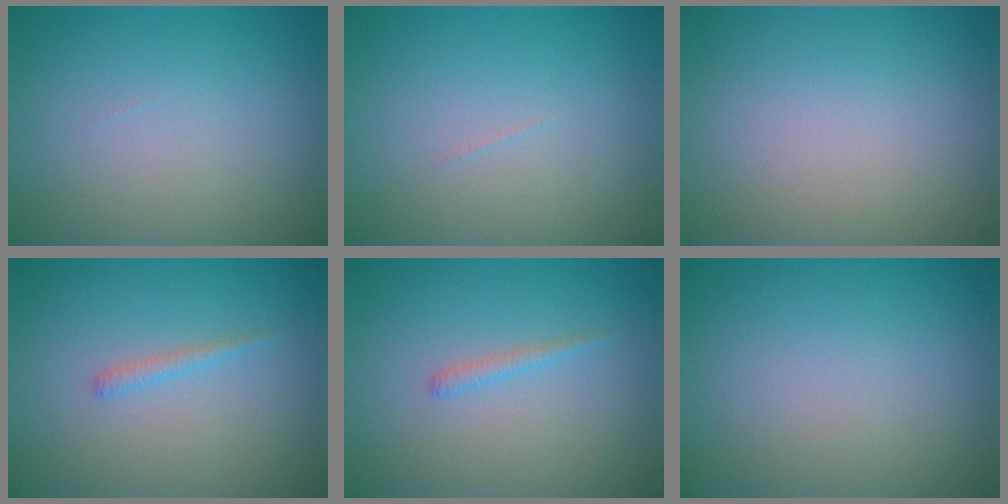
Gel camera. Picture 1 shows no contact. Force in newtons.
{"total": 0.0}
{"total": 0.0}
{"total": 0.9, "press": 0.9, "slide": 0.1}
{"total": 0.9, "press": 0.9, "slide": 0.1}
{"total": 0.0}